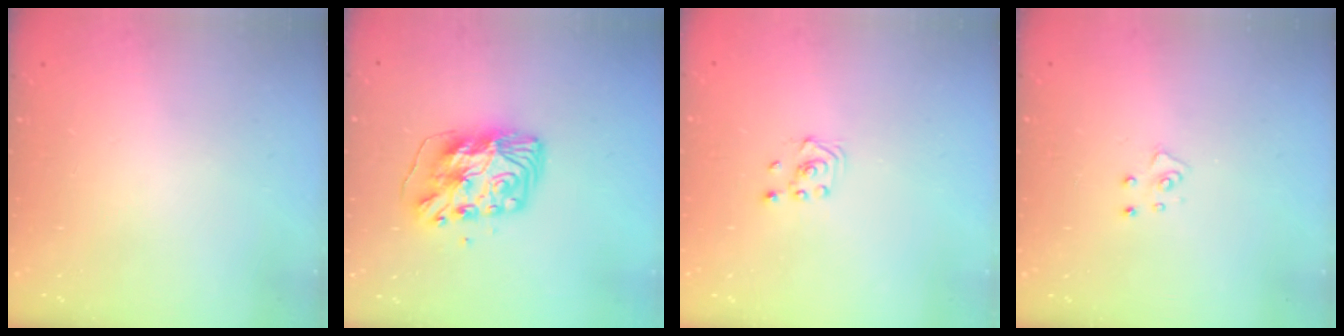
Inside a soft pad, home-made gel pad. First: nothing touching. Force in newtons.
{"total": 11.3, "press": 11.3, "slide": 1.1}
{"total": 1.9, "press": 1.8, "slide": 0.6}
{"total": 4.0, "press": 4.0, "slide": 0.3}